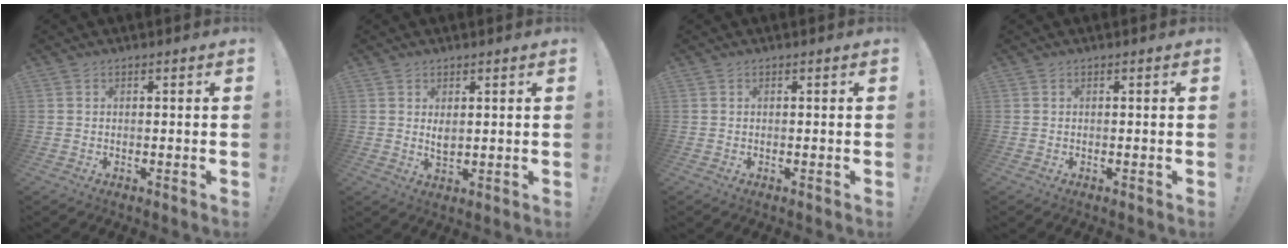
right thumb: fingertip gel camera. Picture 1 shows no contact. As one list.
[{"total": 3.0, "force": [1.5, 1.4, 2.2], "torque": [-0.023, -0.014, 0.023]}, {"total": 0.0}, {"total": 0.0}]